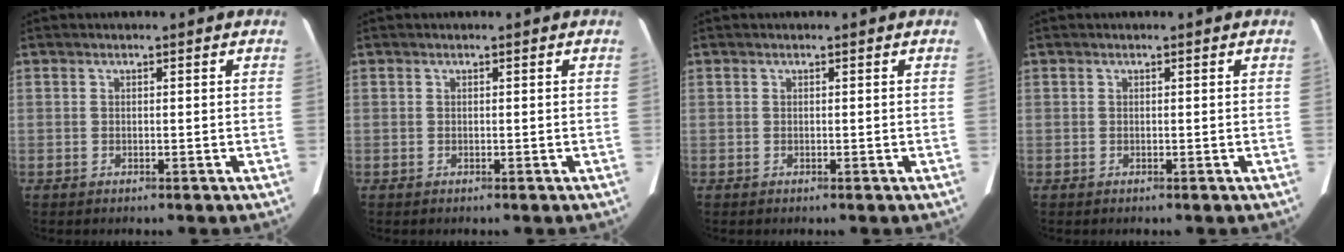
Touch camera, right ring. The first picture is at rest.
{"total": 0.0}
{"total": 0.0}
{"total": 0.0}